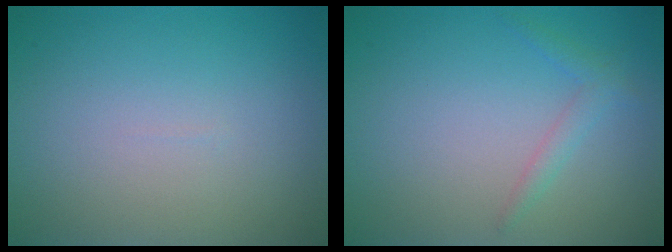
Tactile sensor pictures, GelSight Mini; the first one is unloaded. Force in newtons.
{"total": 0.7, "press": 0.7, "slide": 0.0}